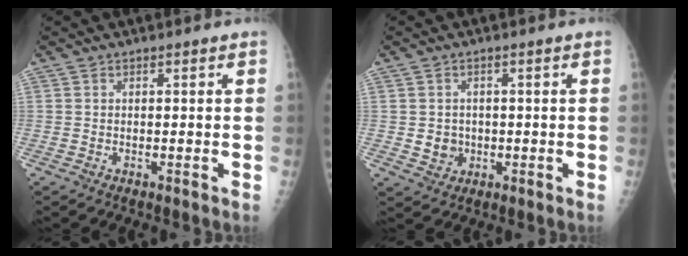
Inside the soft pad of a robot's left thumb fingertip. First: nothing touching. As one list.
[{"total": 3.6, "force": [-0.3, 3.3, 1.4], "torque": [-0.005, 0.001, 0.005]}]